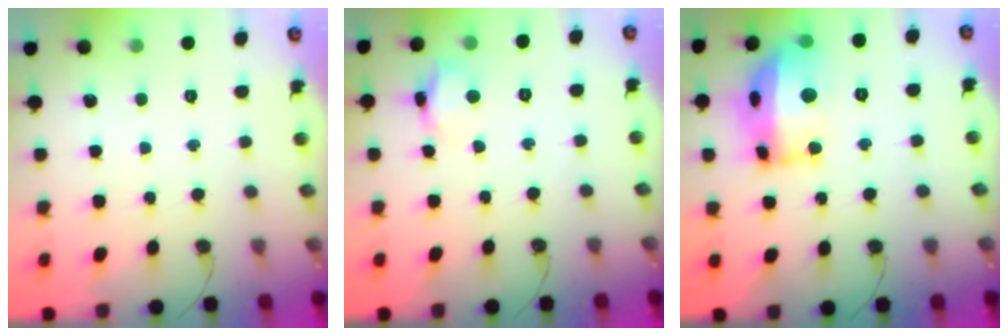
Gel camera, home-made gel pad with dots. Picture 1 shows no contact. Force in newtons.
{"total": 7.1, "press": 7.1, "slide": 0.5}
{"total": 17.3, "press": 17.2, "slide": 1.8}